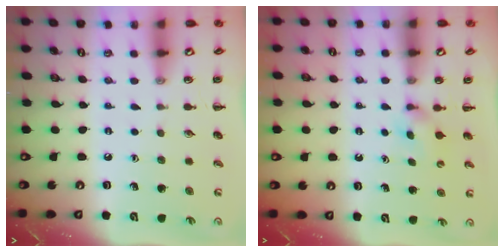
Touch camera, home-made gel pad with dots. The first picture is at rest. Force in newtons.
{"total": 3.0, "press": 2.8, "slide": 0.9}